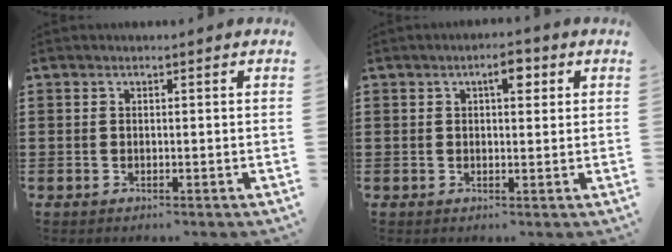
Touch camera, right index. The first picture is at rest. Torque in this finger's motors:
{"motor_torque": [0.66, 0.09, 0.14, 0.08]}